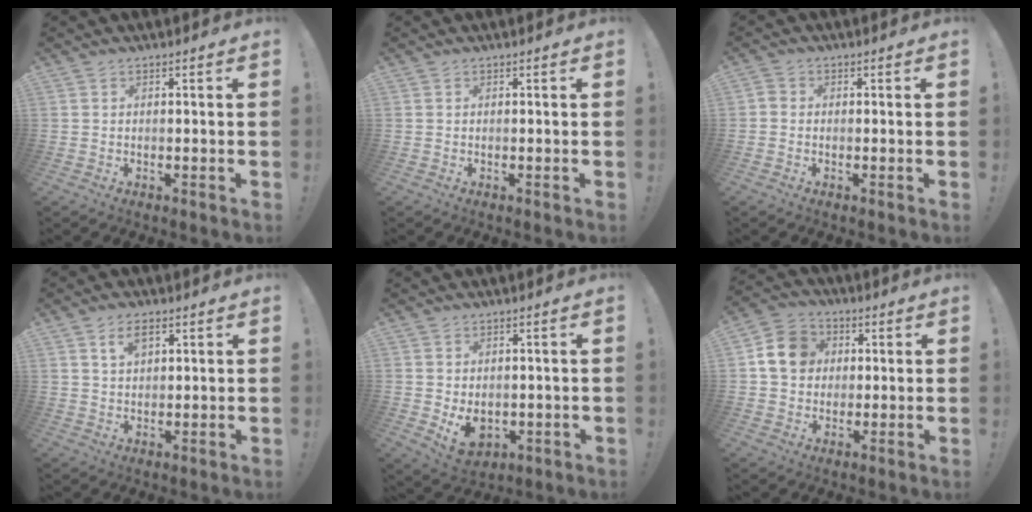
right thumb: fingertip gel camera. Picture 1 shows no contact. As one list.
[{"total": 0.0}, {"total": 1.6, "force": [-0.6, 1.3, 0.7], "torque": [-0.013, 0.007, -0.011]}, {"total": 4.9, "force": [2.4, 3.0, 3.0], "torque": [-0.042, -0.002, 0.042]}, {"total": 5.9, "force": [0.2, 4.6, 3.6], "torque": [-0.041, -0.007, 0.006]}, {"total": 11.1, "force": [2.3, 9.8, 4.7], "torque": [-0.062, 0.007, 0.051]}]